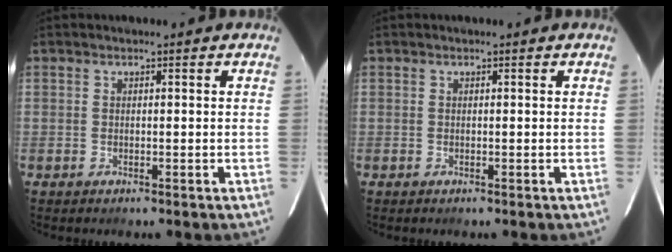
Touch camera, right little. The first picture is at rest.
{"total": 0.0}